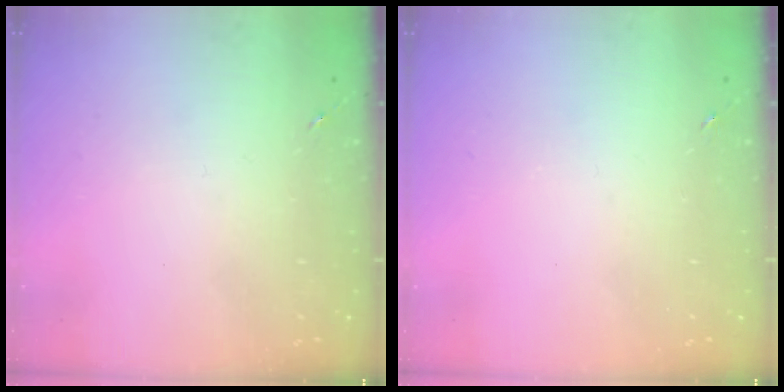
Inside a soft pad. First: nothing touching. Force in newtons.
{"total": 0.0}